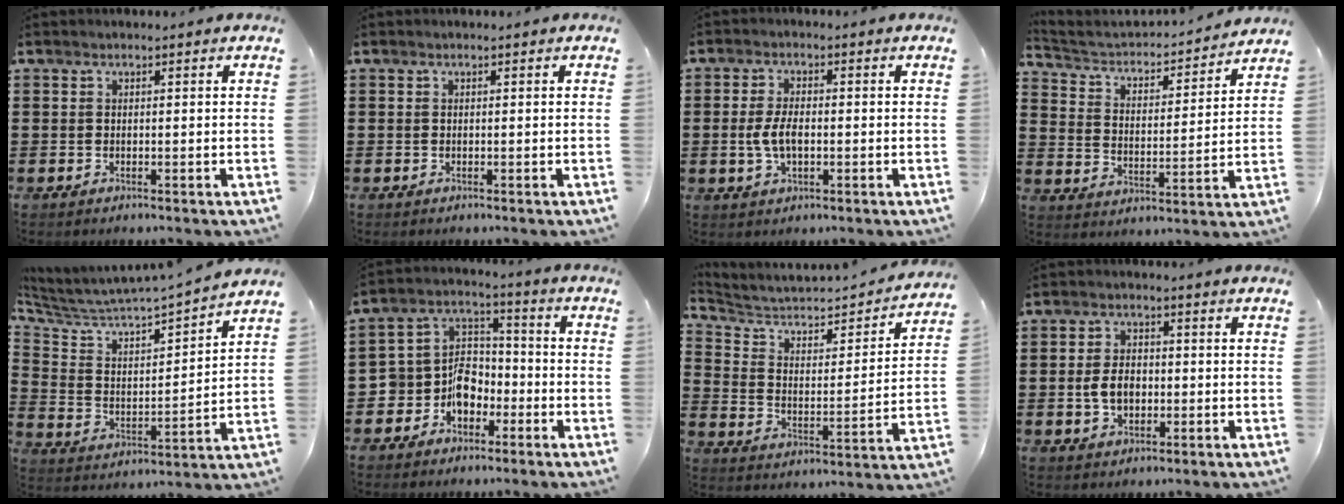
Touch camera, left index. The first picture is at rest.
{"total": 0.0}
{"total": 4.7, "force": [-0.5, 2.2, 4.1], "torque": [-0.097, -0.003, -0.014]}
{"total": 2.7, "force": [2.5, 1.0, 0.5], "torque": [-0.030, -0.025, 0.031]}
{"total": 4.6, "force": [4.3, 0.6, 1.4], "torque": [-0.056, -0.048, 0.064]}
{"total": 7.3, "force": [-3.8, 5.8, 2.0], "torque": [-0.064, 0.012, -0.078]}
{"total": 4.2, "force": [3.6, 1.6, 1.5], "torque": [-0.055, -0.031, 0.051]}
{"total": 4.4, "force": [-0.6, 2.9, 3.3], "torque": [-0.063, 0.001, -0.015]}